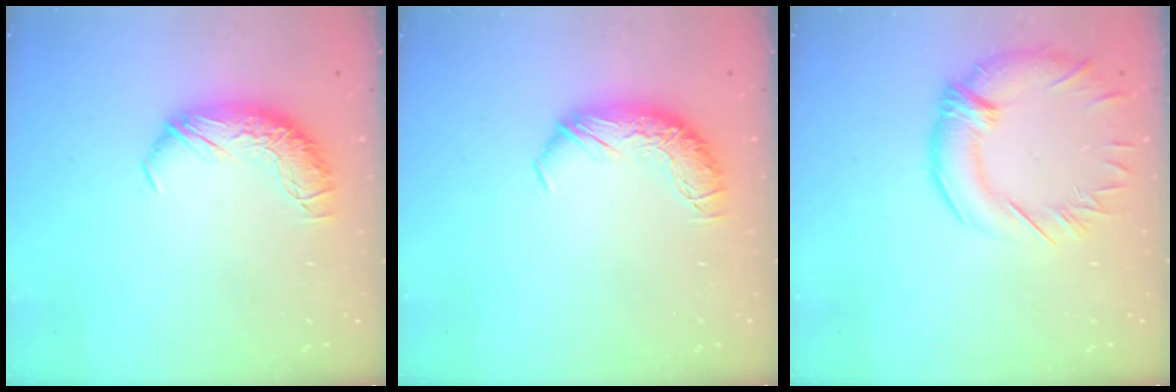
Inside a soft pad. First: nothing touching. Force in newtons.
{"total": 0.0}
{"total": 4.3, "press": 3.8, "slide": 2.1}